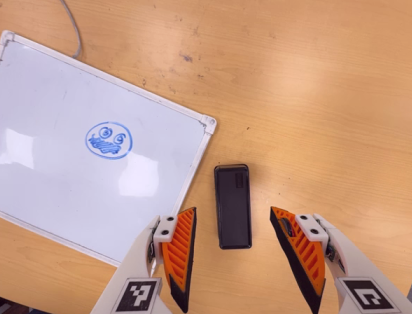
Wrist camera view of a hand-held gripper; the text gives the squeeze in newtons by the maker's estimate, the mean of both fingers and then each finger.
{"total": 0.0}